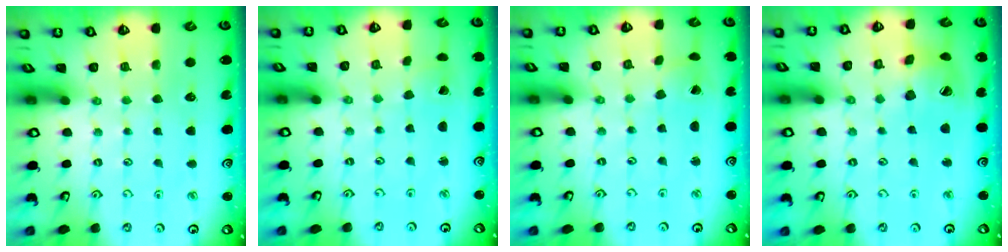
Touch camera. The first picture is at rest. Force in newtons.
{"total": 2.6, "press": 2.6, "slide": 0.2}
{"total": 1.2, "press": 1.2, "slide": 0.1}
{"total": 14.9, "press": 14.7, "slide": 2.3}